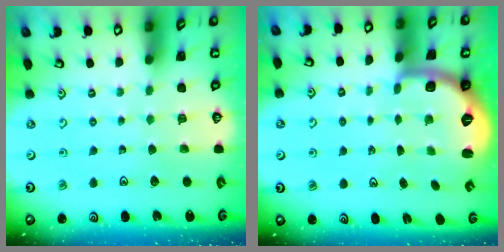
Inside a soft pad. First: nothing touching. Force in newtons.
{"total": 2.0, "press": 1.6, "slide": 1.2}